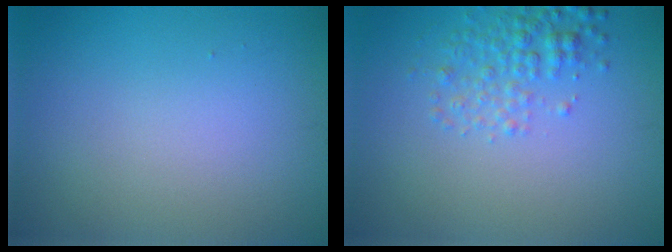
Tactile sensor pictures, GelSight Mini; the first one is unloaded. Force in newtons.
{"total": 2.6, "press": 2.6, "slide": 0.1}